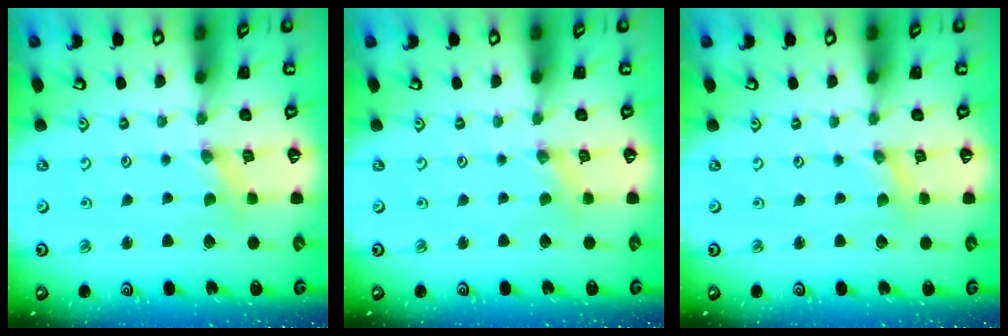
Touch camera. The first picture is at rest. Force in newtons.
{"total": 0.0}
{"total": 0.0}